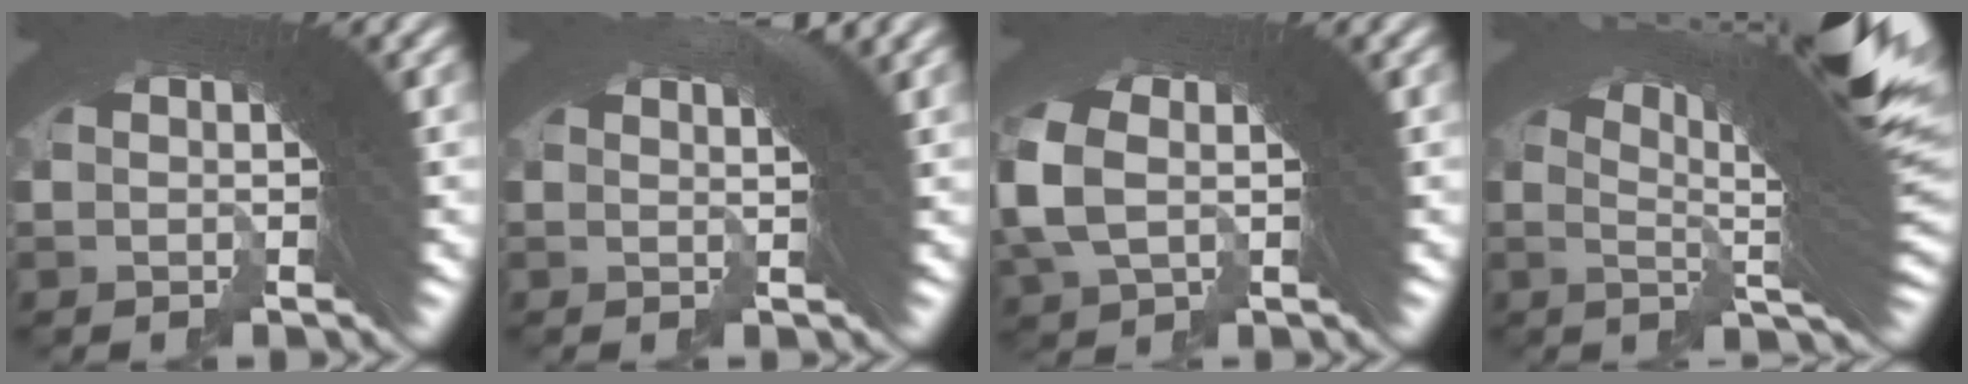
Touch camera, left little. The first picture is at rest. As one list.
[{"total": 3.2, "force": [2.2, -0.7, 2.3], "torque": [-0.024, 0.009, 0.035]}, {"total": 2.0, "force": [-0.1, 1.1, 1.6], "torque": [-0.048, -0.004, 0.007]}, {"total": 17.2, "force": [7.4, 4.8, 14.8], "torque": [-0.159, 0.045, 0.095]}]